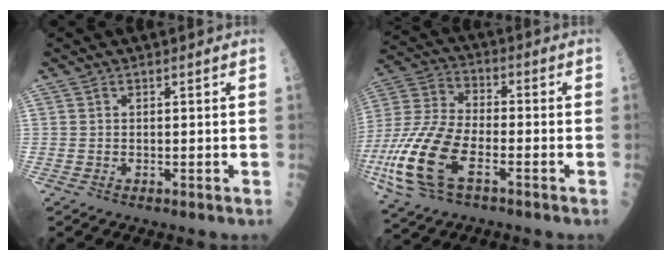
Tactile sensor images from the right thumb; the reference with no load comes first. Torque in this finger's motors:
{"motor_torque": [2.49, 2.21, 1.70, -0.80, 0.23]}